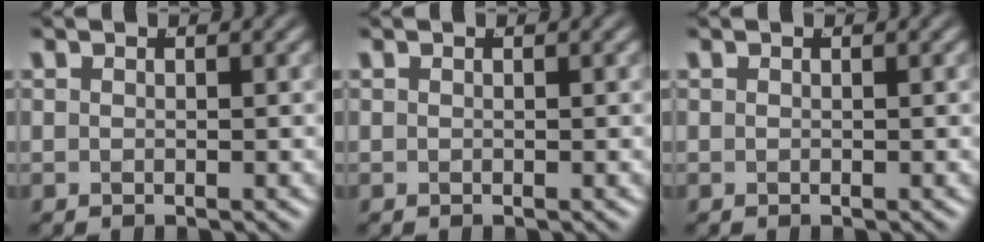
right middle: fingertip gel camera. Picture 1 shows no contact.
{"total": 0.0}
{"total": 0.0}